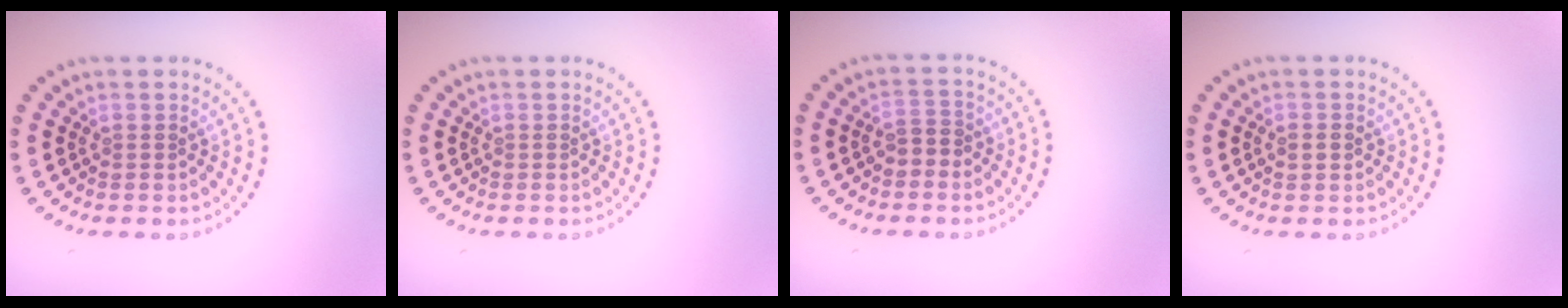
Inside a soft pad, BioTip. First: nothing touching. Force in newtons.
{"total": 0.0}
{"total": 1.9, "press": 1.7, "slide": 0.7}
{"total": 1.5, "press": 1.5, "slide": 0.1}